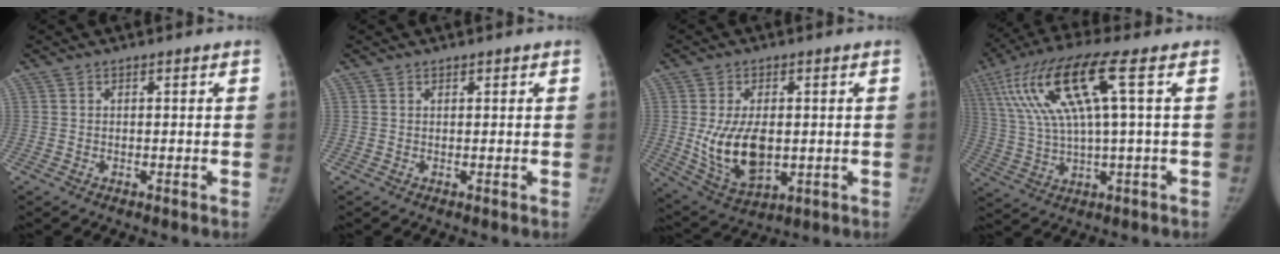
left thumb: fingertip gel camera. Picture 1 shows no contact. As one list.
[{"total": 0.5, "force": [0.4, 0.3, 0.1], "torque": [0.000, -0.003, 0.006]}, {"total": 12.2, "force": [-0.3, 7.0, 10.0], "torque": [-0.175, -0.013, 0.015]}, {"total": 16.3, "force": [5.3, 2.7, 15.1], "torque": [-0.338, 0.014, 0.103]}]